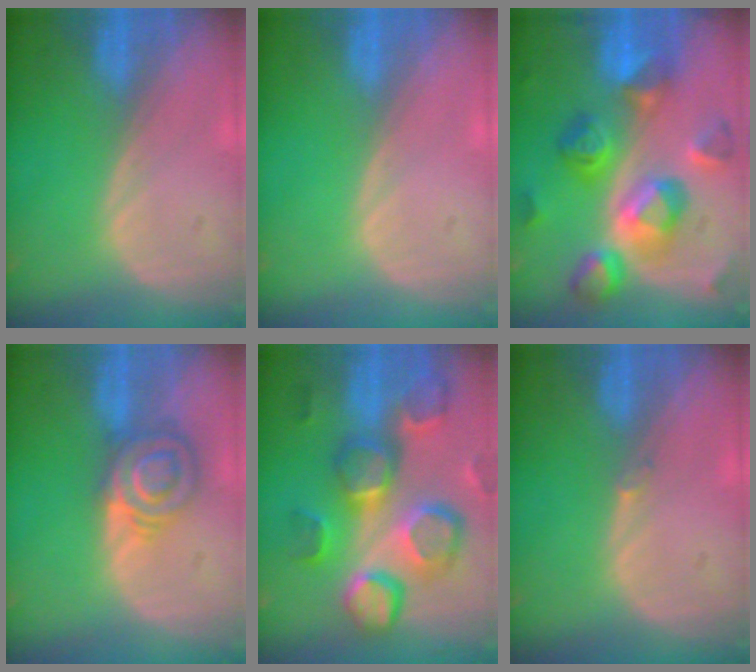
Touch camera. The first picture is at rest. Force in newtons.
{"total": 0.0}
{"total": 11.4, "press": 11.4, "slide": 1.0}
{"total": 6.0, "press": 6.0, "slide": 0.9}
{"total": 13.0, "press": 11.3, "slide": 6.5}
{"total": 0.5, "press": 0.5, "slide": 0.1}